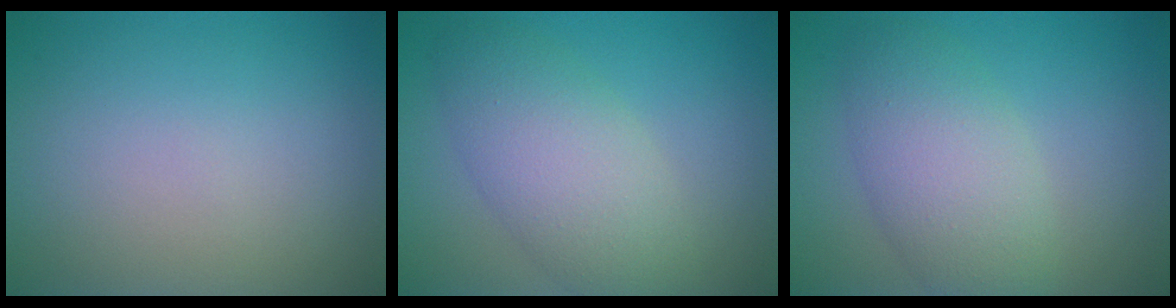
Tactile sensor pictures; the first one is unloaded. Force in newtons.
{"total": 5.7, "press": 5.7, "slide": 0.4}
{"total": 5.5, "press": 5.5, "slide": 0.1}